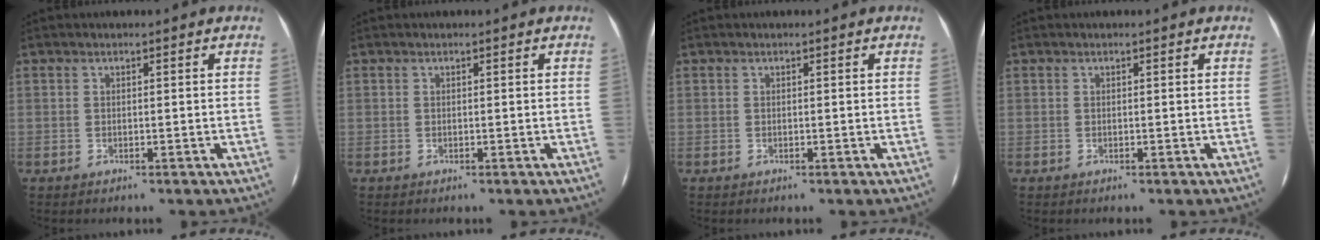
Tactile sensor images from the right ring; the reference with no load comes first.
{"total": 0.0}
{"total": 0.0}
{"total": 0.0}